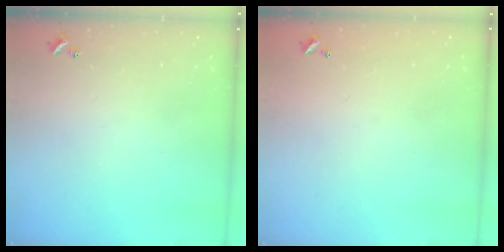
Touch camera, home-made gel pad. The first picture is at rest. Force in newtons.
{"total": 2.9, "press": 2.9, "slide": 0.1}